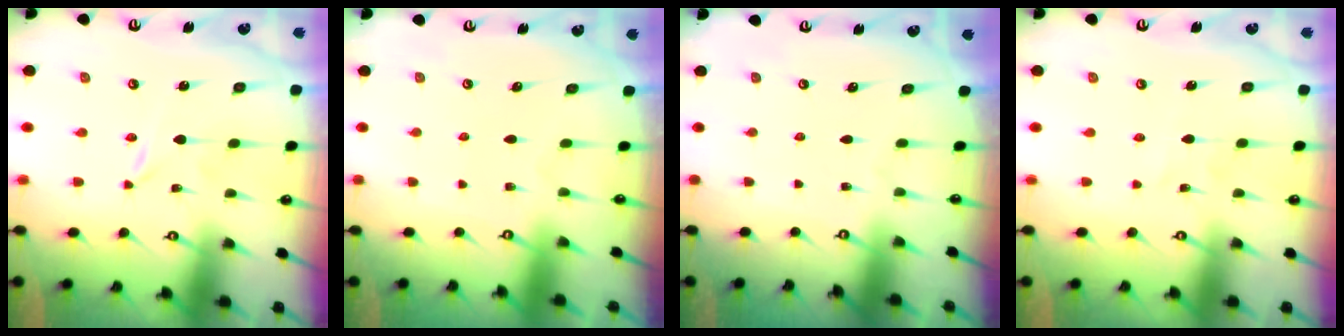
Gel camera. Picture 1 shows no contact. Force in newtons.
{"total": 0.0}
{"total": 0.0}
{"total": 1.5, "press": 1.5, "slide": 0.1}